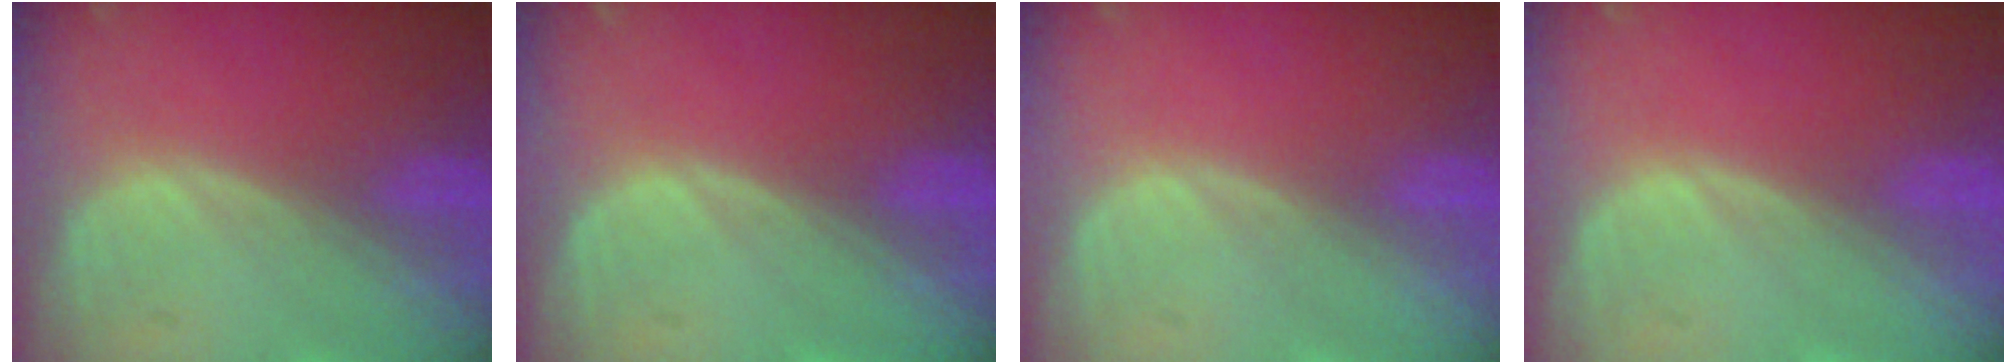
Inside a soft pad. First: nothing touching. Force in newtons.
{"total": 0.0}
{"total": 0.0}
{"total": 0.0}